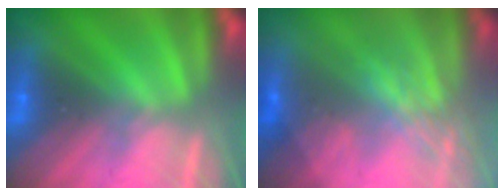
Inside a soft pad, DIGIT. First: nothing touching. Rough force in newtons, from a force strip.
{"total": 2.7}